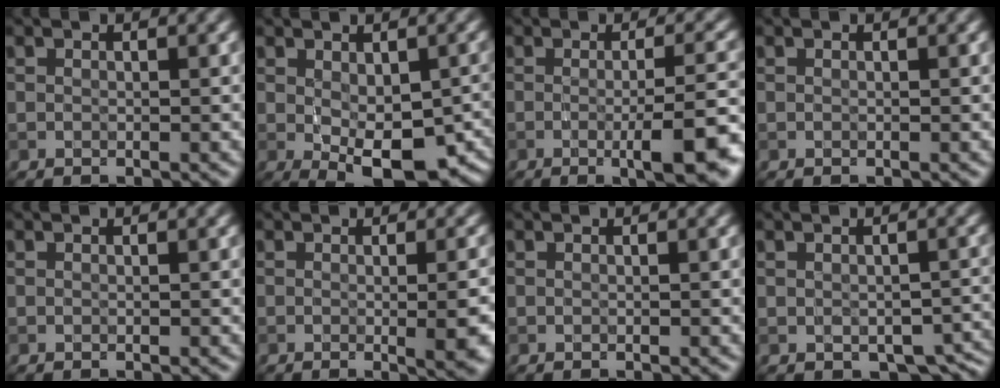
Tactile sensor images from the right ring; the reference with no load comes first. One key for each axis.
{"total": 8.8, "fx": -2.4, "fy": 4.2, "fz": 7.3, "tx": -0.119, "ty": -0.029, "tz": -0.015}
{"total": 7.2, "fx": -1.7, "fy": 1.6, "fz": 6.8, "tx": -0.089, "ty": -0.008, "tz": -0.023}
{"total": 0.0}
{"total": 0.0}
{"total": 4.7, "fx": -0.5, "fy": 1.4, "fz": 4.5, "tx": -0.044, "ty": -0.002, "tz": -0.002}
{"total": 0.0}
{"total": 4.4, "fx": -1.7, "fy": 2.9, "fz": 2.8, "tx": -0.033, "ty": -0.019, "tz": -0.010}